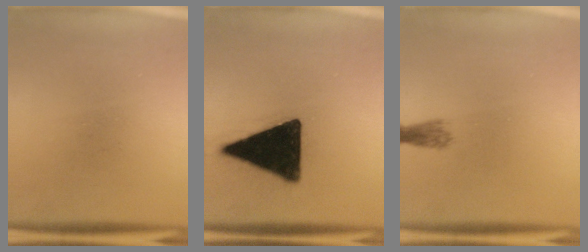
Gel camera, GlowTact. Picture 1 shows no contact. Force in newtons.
{"total": 19.1}
{"total": 1.7}